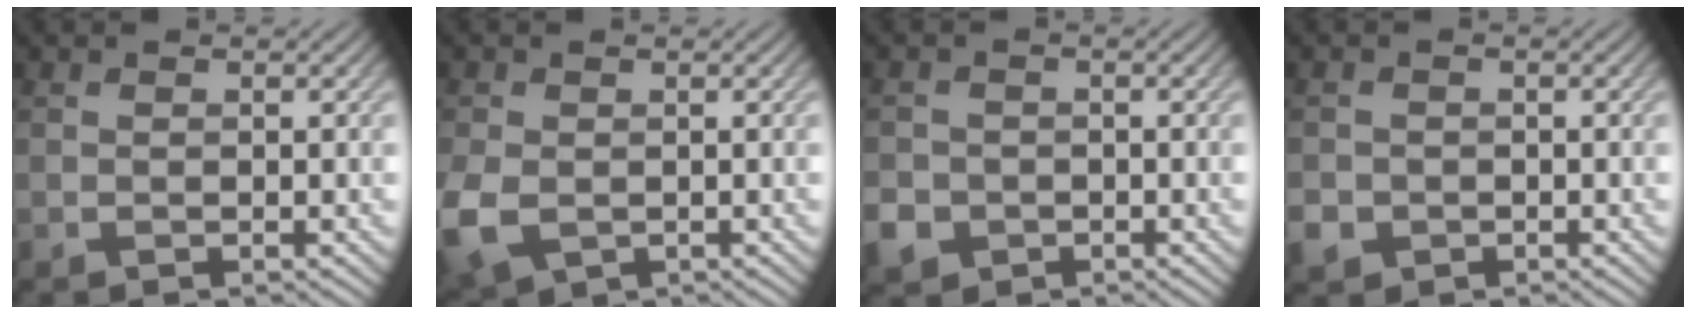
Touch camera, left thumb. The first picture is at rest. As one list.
[{"total": 6.2, "force": [-1.5, 4.5, 4.0], "torque": [-0.119, -0.018, -0.030]}, {"total": 3.8, "force": [-1.7, 3.2, 1.2], "torque": [-0.034, -0.011, -0.038]}, {"total": 2.7, "force": [-1.2, 2.3, 0.8], "torque": [-0.023, -0.010, -0.027]}]